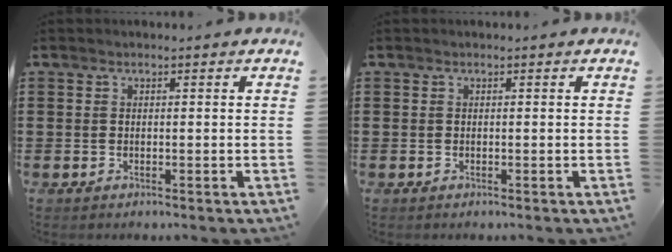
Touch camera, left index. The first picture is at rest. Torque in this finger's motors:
{"motor_torque": [0.00, 0.00, 0.00, 0.00]}